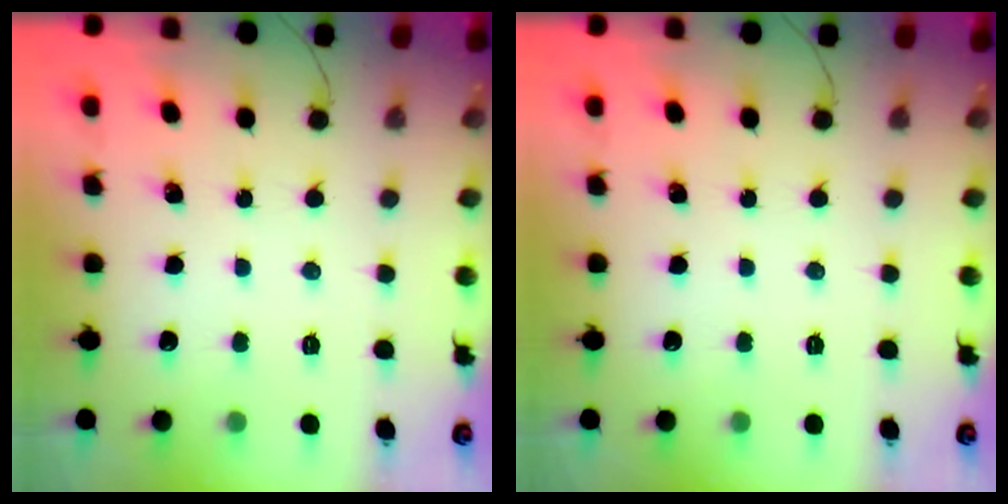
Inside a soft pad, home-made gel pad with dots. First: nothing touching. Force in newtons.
{"total": 0.0}